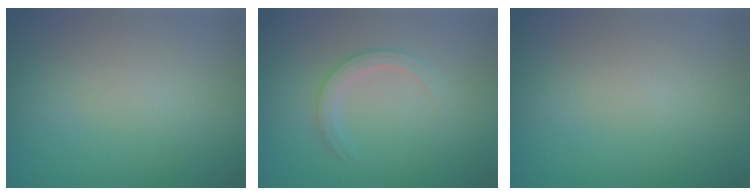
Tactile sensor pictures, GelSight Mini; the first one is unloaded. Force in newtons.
{"total": 2.2, "press": 2.2, "slide": 0.2}
{"total": 0.0}